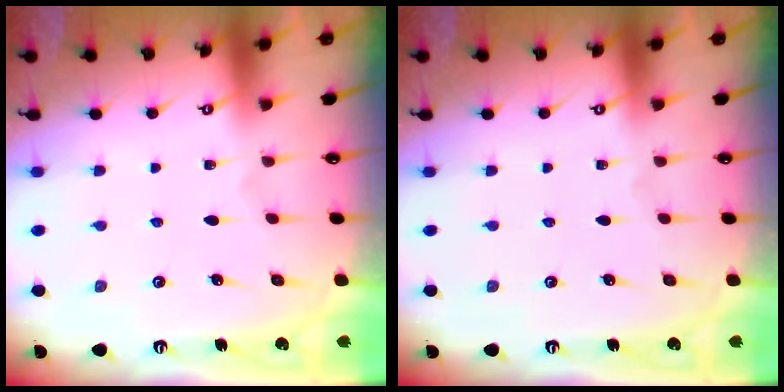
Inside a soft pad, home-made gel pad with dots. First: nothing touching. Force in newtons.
{"total": 0.0}